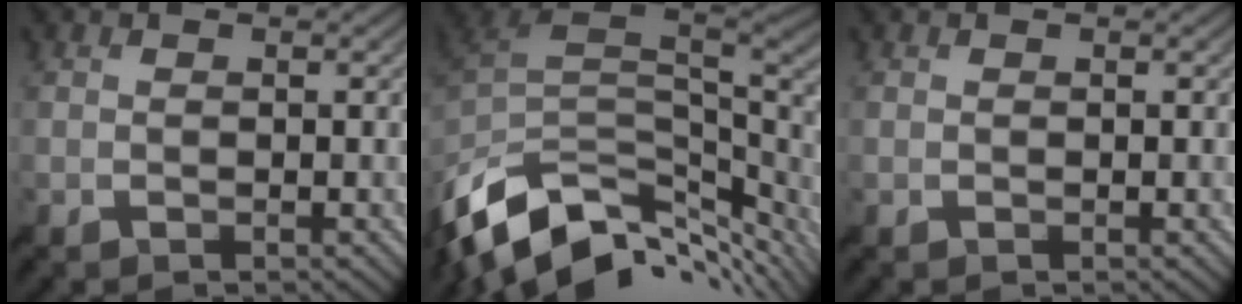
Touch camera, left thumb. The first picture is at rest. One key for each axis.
{"total": 12.6, "fx": -6.2, "fy": 7.2, "fz": 8.3, "tx": -0.189, "ty": -0.026, "tz": -0.098}
{"total": 0.0}